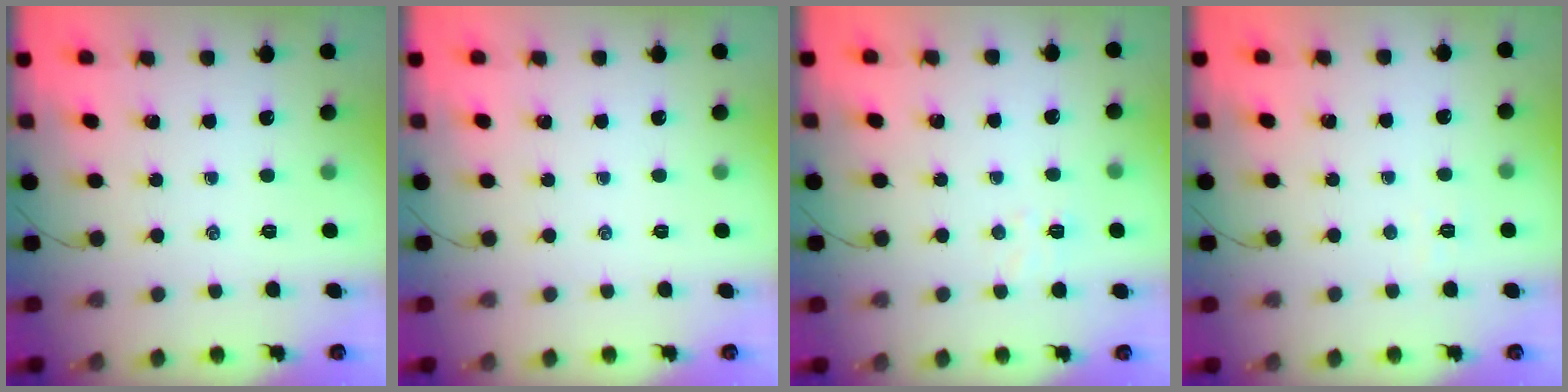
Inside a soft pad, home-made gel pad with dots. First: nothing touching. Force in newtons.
{"total": 0.0}
{"total": 4.1, "press": 4.0, "slide": 0.9}
{"total": 2.8, "press": 2.7, "slide": 0.8}